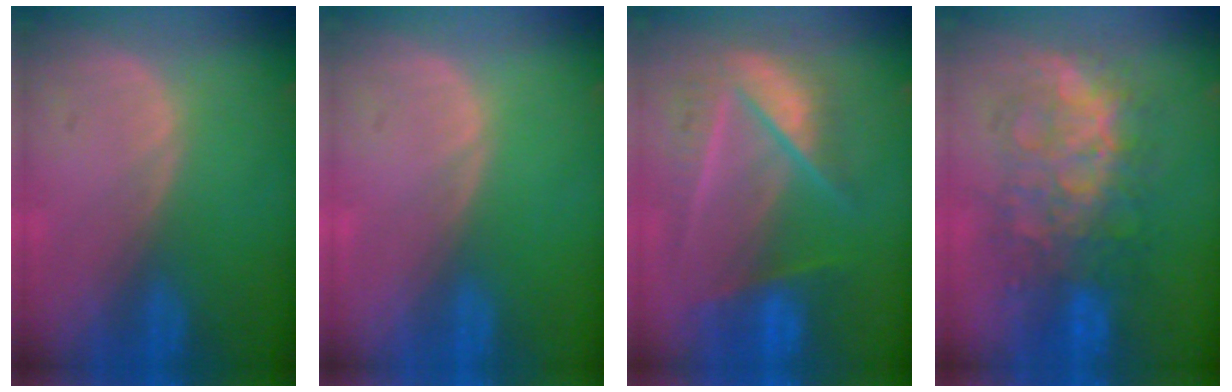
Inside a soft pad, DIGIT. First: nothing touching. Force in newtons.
{"total": 0.0}
{"total": 9.0, "press": 8.1, "slide": 3.8}
{"total": 9.7, "press": 9.6, "slide": 0.7}